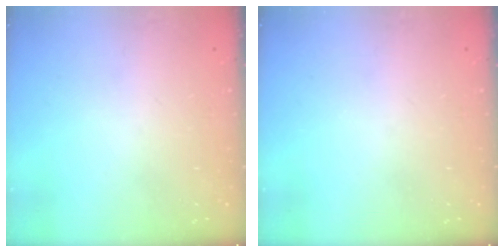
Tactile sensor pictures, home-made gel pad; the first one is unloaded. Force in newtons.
{"total": 0.0}